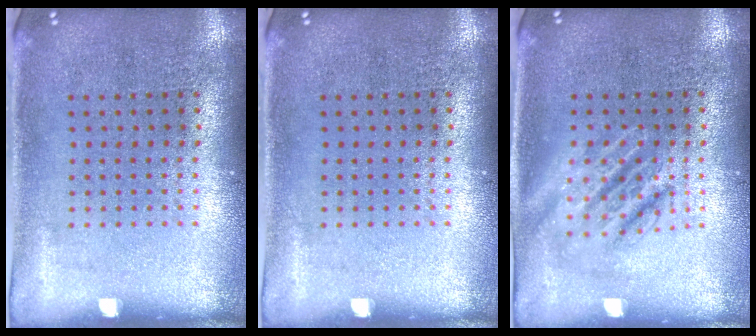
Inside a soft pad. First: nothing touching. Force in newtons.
{"total": 0.0}
{"total": 1.7, "press": 1.7, "slide": 0.3}